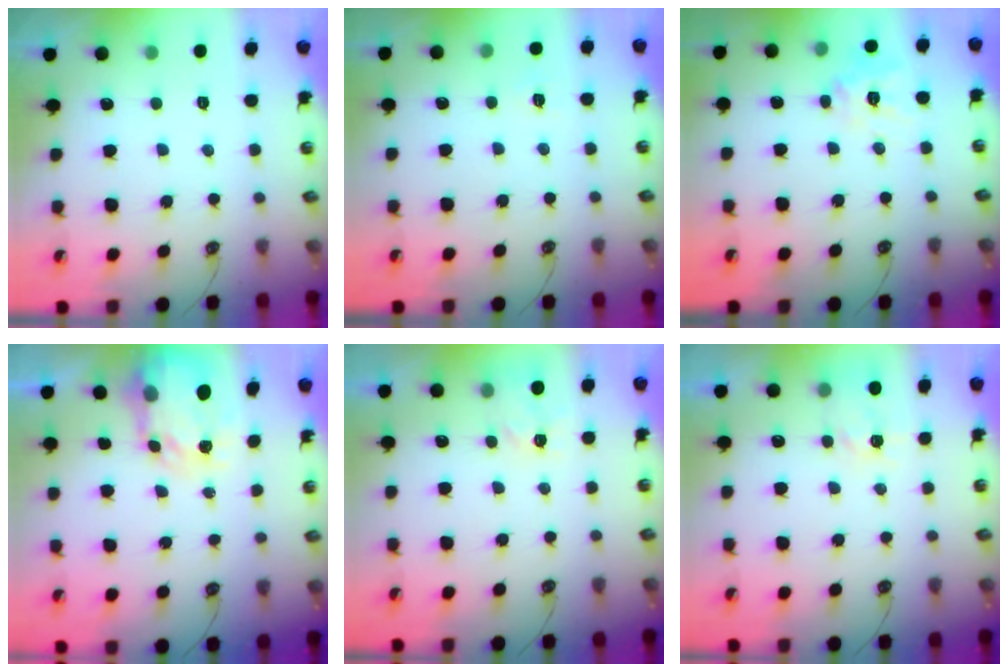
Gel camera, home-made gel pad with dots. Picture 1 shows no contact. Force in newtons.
{"total": 3.5, "press": 3.4, "slide": 0.4}
{"total": 12.2, "press": 12.1, "slide": 1.0}
{"total": 5.2, "press": 5.1, "slide": 0.4}
{"total": 2.9, "press": 2.8, "slide": 0.4}
{"total": 5.3, "press": 5.2, "slide": 0.5}